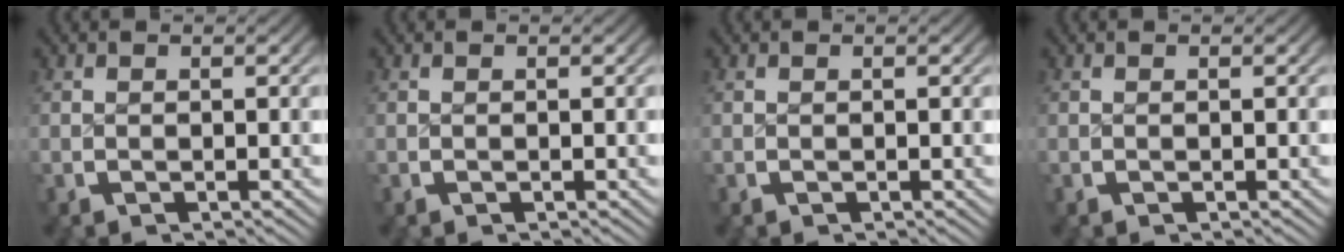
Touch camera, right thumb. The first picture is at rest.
{"total": 0.0}
{"total": 0.0}
{"total": 0.0}